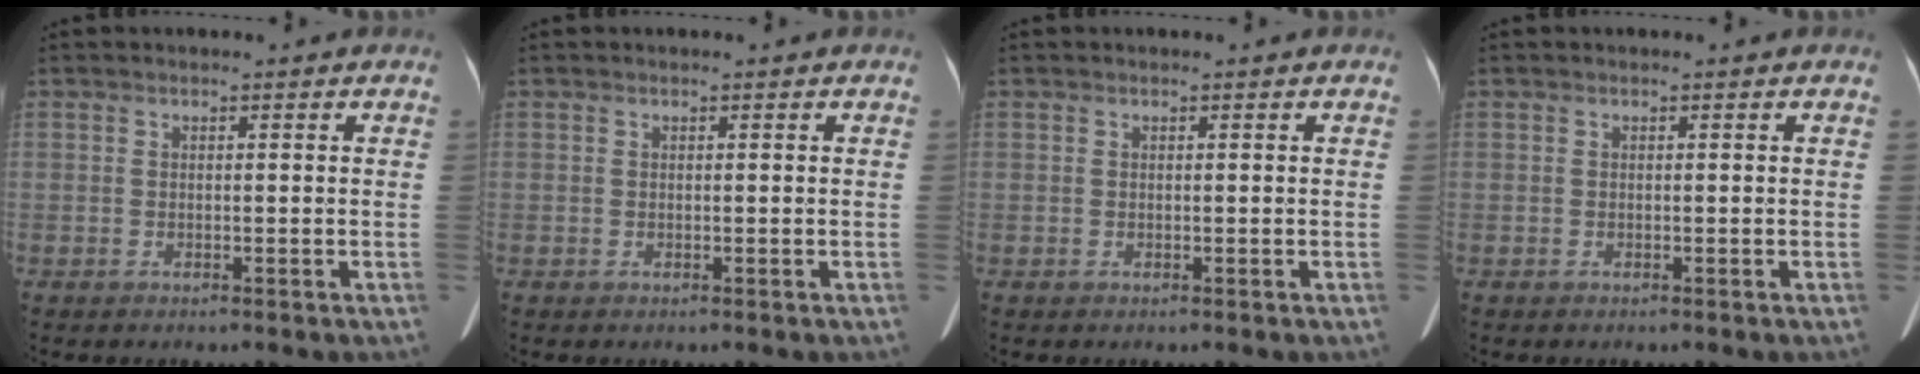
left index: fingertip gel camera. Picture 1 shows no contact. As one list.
[{"total": 0.0}, {"total": 0.0}, {"total": 0.0}]